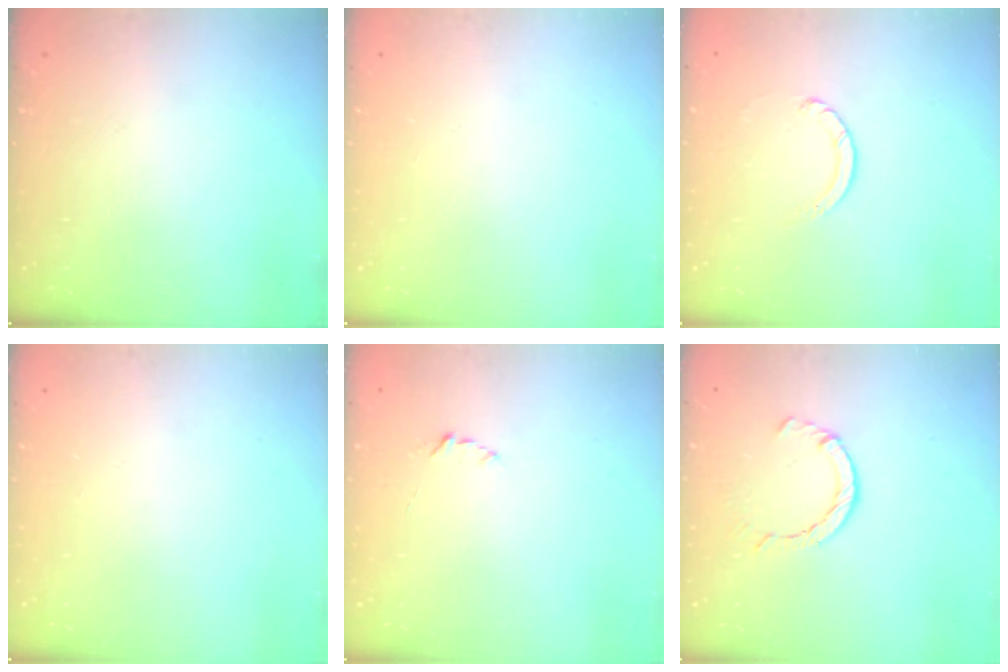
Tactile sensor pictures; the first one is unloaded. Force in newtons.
{"total": 0.0}
{"total": 1.3, "press": 1.2, "slide": 0.2}
{"total": 0.0}
{"total": 1.9, "press": 1.9, "slide": 0.2}
{"total": 3.4, "press": 3.4, "slide": 0.2}